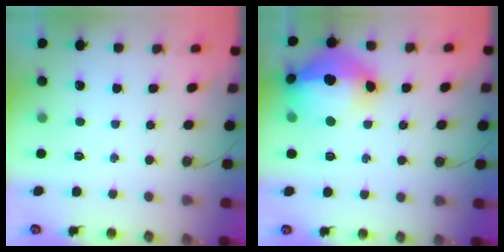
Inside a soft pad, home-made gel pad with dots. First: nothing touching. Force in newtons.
{"total": 22.6, "press": 21.5, "slide": 7.1}